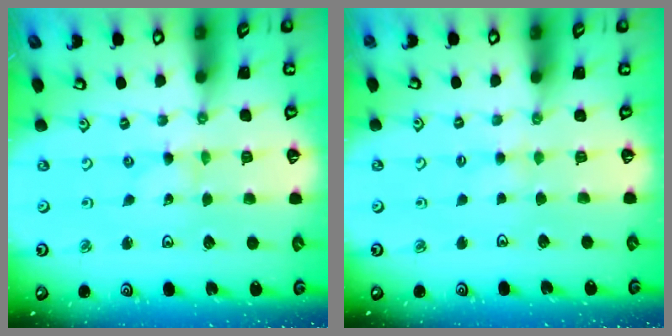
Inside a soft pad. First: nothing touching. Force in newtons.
{"total": 2.2, "press": 2.2, "slide": 0.5}